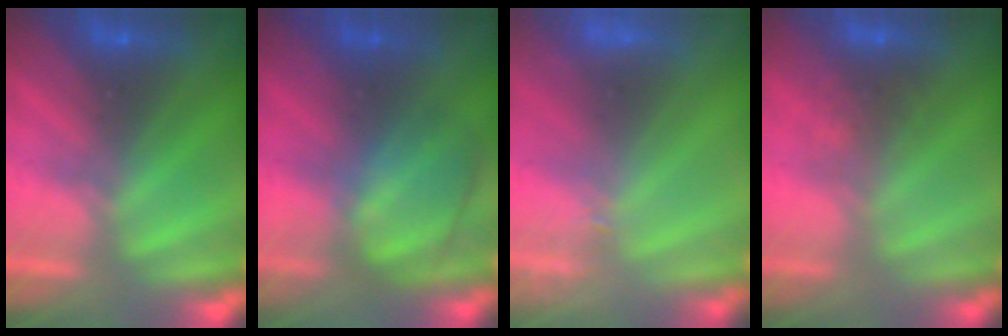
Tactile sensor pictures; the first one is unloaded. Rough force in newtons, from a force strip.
{"total": 2.9}
{"total": 2.4}
{"total": 2.8}